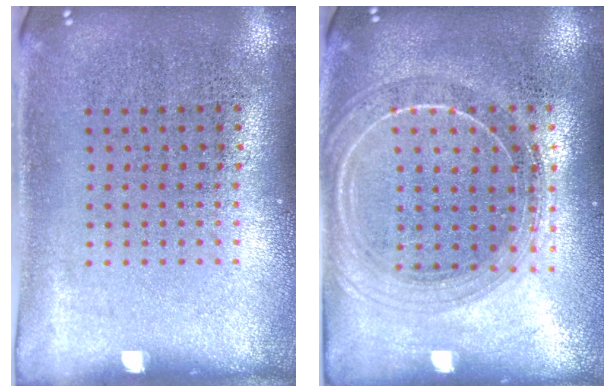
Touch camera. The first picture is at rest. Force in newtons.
{"total": 1.9, "press": 1.7, "slide": 0.8}